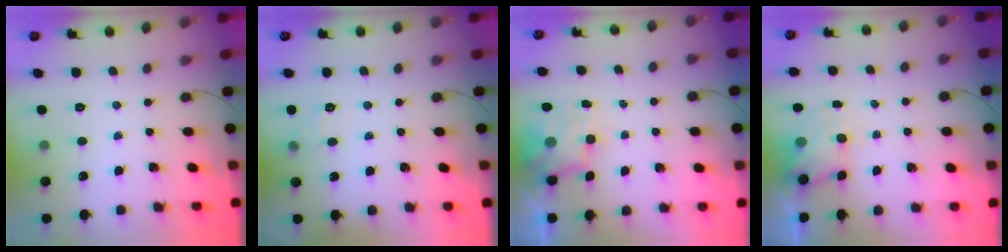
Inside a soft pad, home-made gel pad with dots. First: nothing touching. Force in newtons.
{"total": 7.1, "press": 6.9, "slide": 1.7}
{"total": 5.1, "press": 5.0, "slide": 0.7}
{"total": 4.0, "press": 4.0, "slide": 0.7}